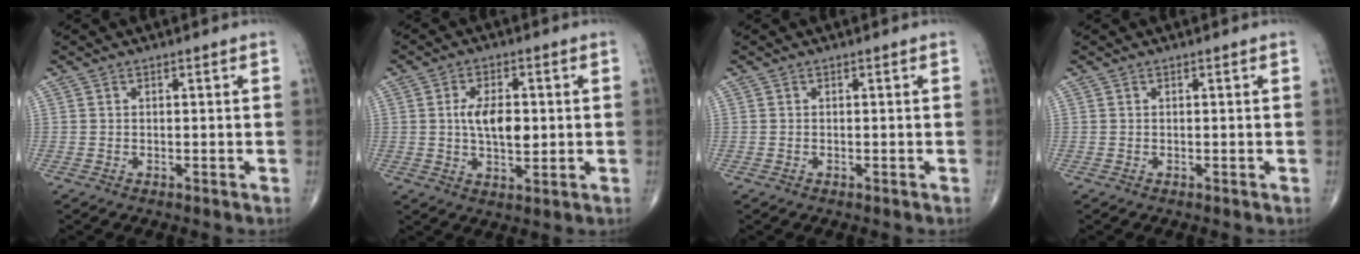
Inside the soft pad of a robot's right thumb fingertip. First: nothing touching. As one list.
[{"total": 8.0, "force": [0.4, 4.1, 6.8], "torque": [-0.111, -0.005, 0.006]}, {"total": 0.0}, {"total": 0.0}]